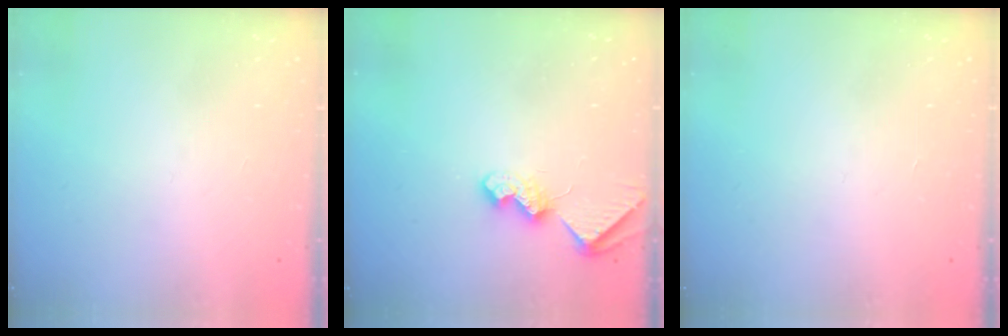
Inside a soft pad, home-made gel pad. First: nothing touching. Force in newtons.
{"total": 7.4, "press": 7.3, "slide": 0.9}
{"total": 0.0}